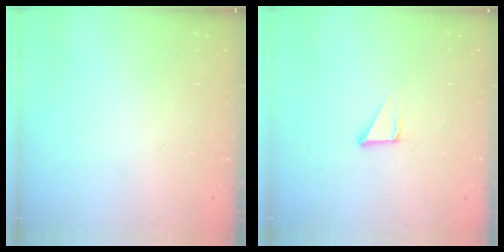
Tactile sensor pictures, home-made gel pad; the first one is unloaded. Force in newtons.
{"total": 2.1, "press": 2.1, "slide": 0.1}